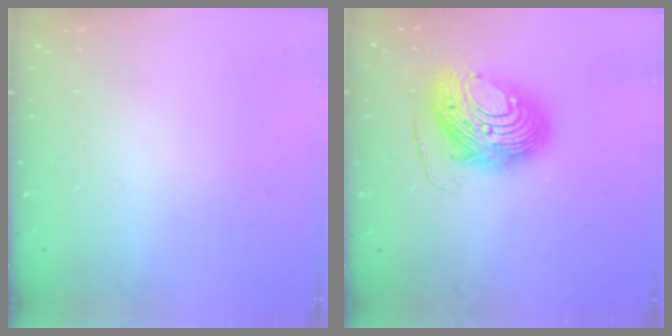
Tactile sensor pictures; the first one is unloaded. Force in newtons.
{"total": 11.6, "press": 11.6, "slide": 0.9}